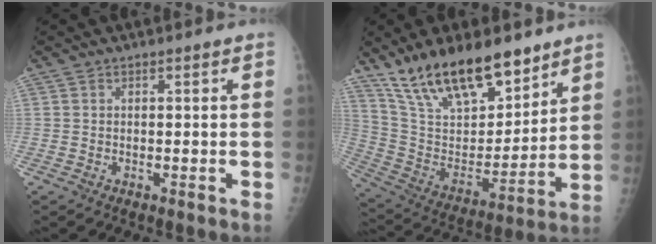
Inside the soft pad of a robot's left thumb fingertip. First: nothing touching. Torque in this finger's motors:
{"motor_torque": [1.78, 1.77, 1.33, -1.44, 0.47]}